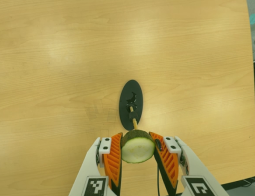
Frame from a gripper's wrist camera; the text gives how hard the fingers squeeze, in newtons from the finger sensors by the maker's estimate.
{"total": 11.4, "left": 11.2, "right": 11.5}